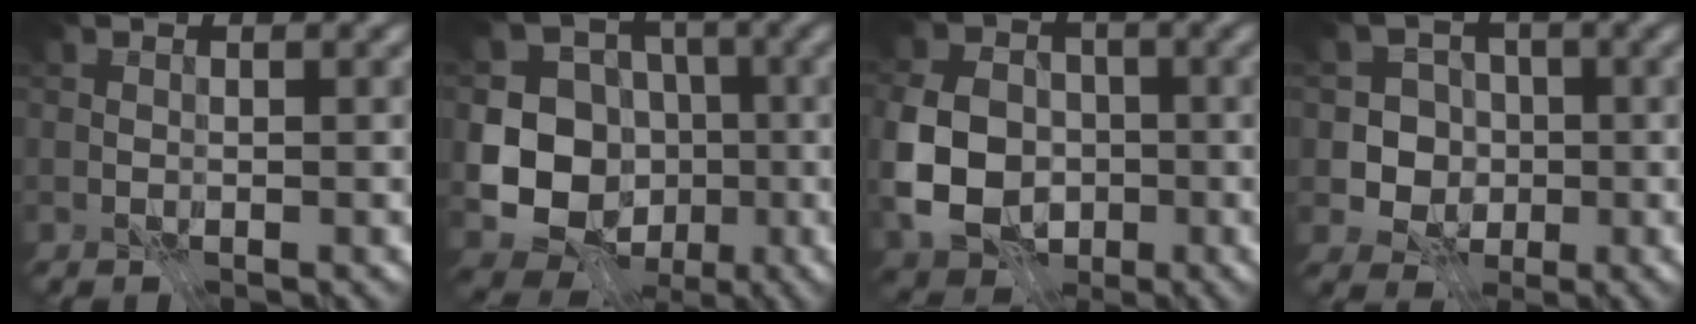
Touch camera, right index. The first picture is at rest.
{"total": 10.1, "force": [-2.1, 9.1, 4.0], "torque": [-0.057, -0.013, -0.057]}
{"total": 8.8, "force": [-2.0, 7.1, 4.9], "torque": [-0.116, 0.001, -0.051]}
{"total": 4.2, "force": [-0.8, 3.9, 1.4], "torque": [-0.003, 0.005, -0.039]}